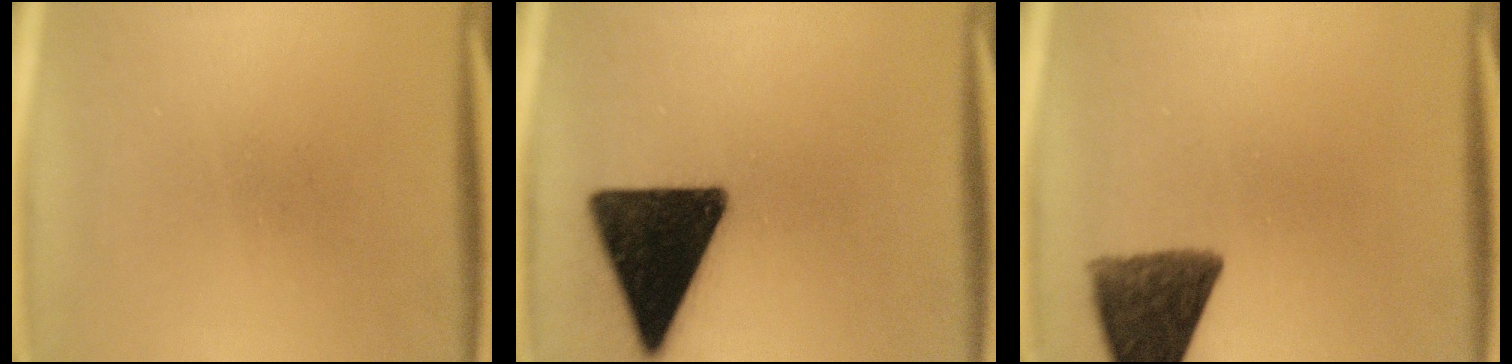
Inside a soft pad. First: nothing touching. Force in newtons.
{"total": 17.5}
{"total": 10.4}